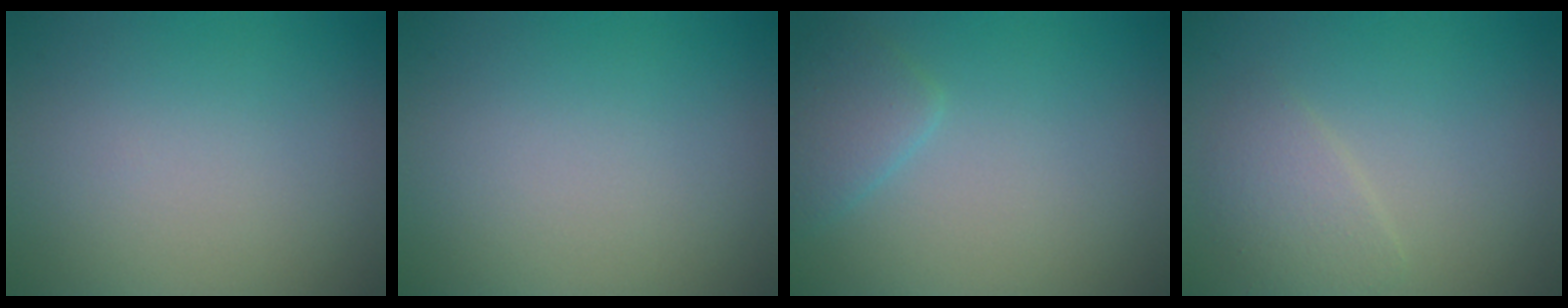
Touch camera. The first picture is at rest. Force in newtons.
{"total": 0.0}
{"total": 2.2, "press": 2.2, "slide": 0.1}
{"total": 2.2, "press": 2.2, "slide": 0.1}